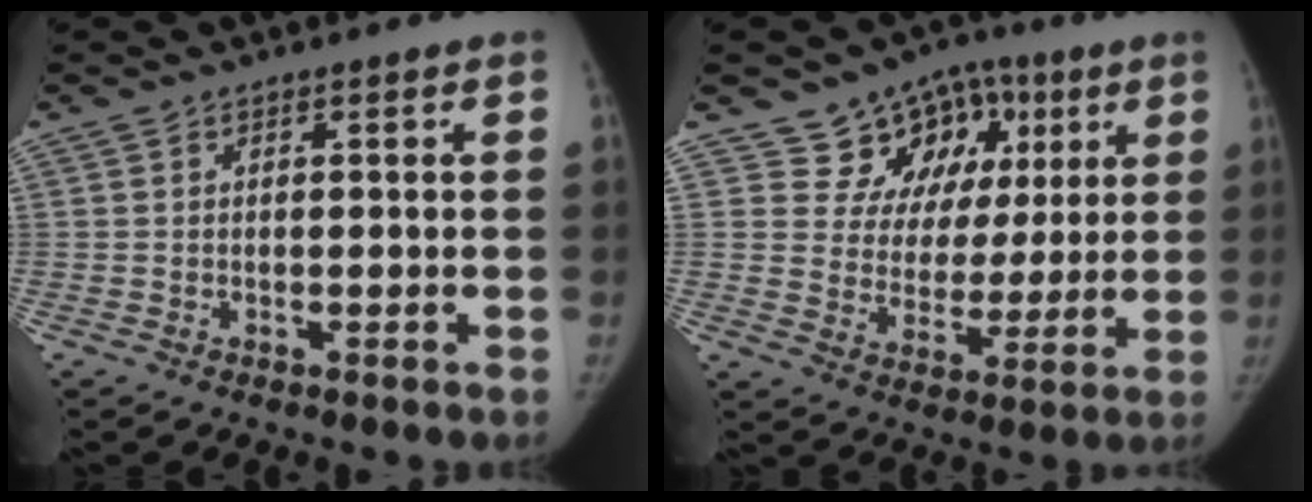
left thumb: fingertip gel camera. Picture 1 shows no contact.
{"total": 13.9, "force": [6.7, 10.8, 5.6], "torque": [-0.026, -0.014, 0.104]}